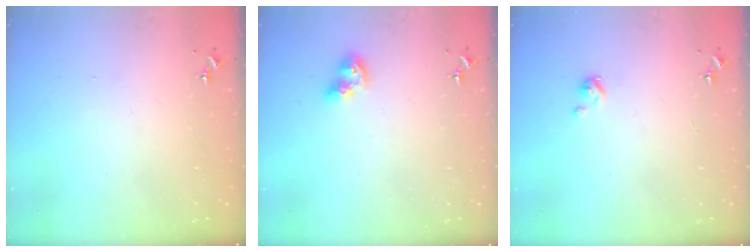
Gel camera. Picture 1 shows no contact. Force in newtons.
{"total": 8.7, "press": 8.6, "slide": 0.9}
{"total": 2.9, "press": 2.9, "slide": 0.2}